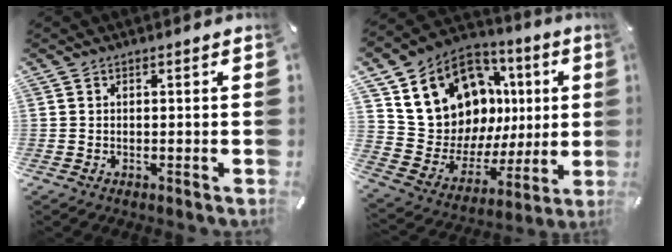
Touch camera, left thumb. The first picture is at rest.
{"total": 17.0, "force": [8.2, 13.5, 6.4], "torque": [-0.107, -0.066, 0.177]}